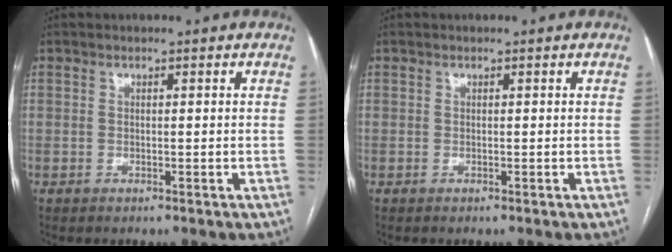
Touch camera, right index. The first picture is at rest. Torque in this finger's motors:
{"motor_torque": [0.00, 0.00, 0.00, -0.01]}